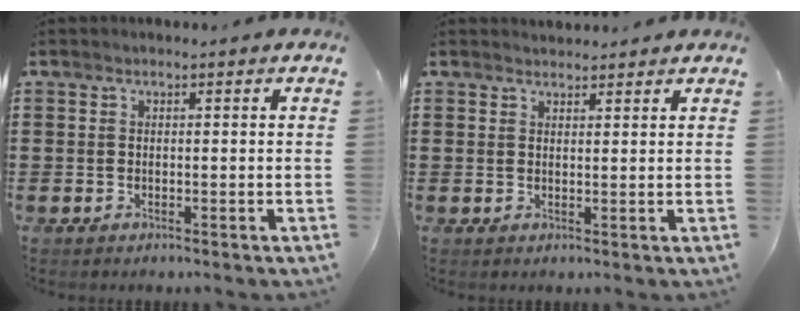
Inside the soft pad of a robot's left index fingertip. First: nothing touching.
{"total": 1.5, "force": [1.5, 0.3, -0.1], "torque": [-0.002, 0.003, 0.030]}